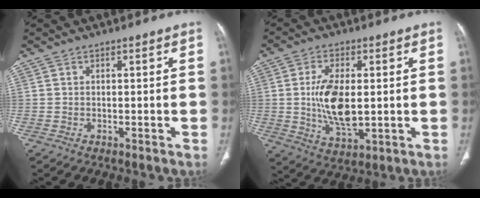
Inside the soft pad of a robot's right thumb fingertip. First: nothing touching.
{"total": 11.2, "force": [0.3, 5.5, 9.8], "torque": [-0.182, -0.013, 0.013]}